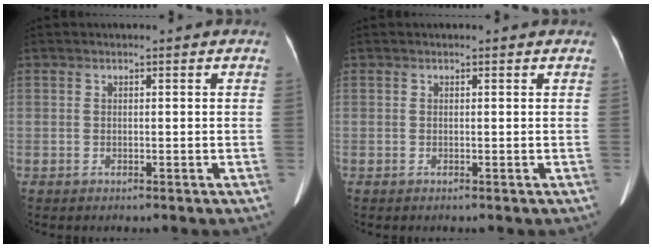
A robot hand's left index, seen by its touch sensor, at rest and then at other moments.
{"total": 1.5, "force": [1.4, 0.3, 0.6], "torque": [-0.004, 0.003, 0.012]}